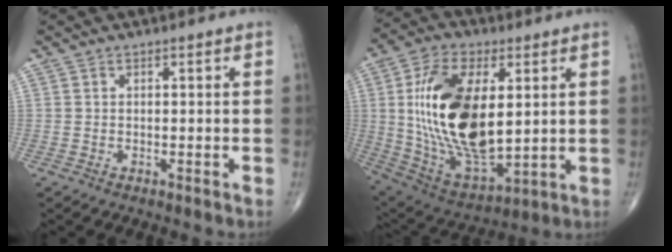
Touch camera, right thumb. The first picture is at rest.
{"total": 23.6, "force": [3.2, 12.0, 20.1], "torque": [-0.372, -0.022, 0.067]}